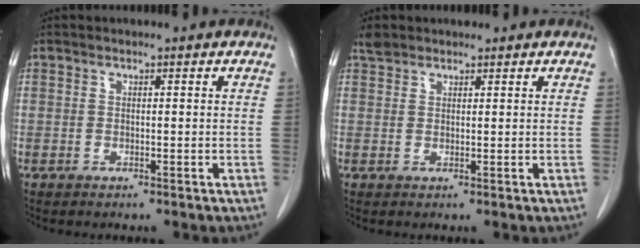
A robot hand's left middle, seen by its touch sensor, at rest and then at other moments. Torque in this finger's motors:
{"motor_torque": [0.24, -0.22, -0.01, 0.00]}